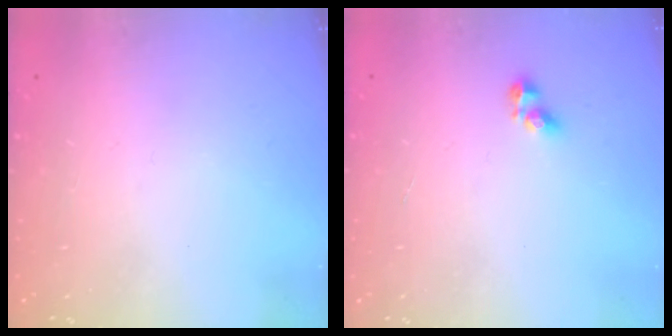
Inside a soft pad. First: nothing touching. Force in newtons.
{"total": 2.8, "press": 2.6, "slide": 1.1}